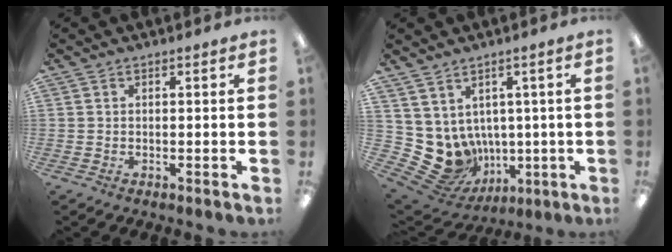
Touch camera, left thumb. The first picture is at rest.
{"total": 9.3, "force": [-0.6, 8.6, 3.4], "torque": [-0.100, -0.024, 0.005]}